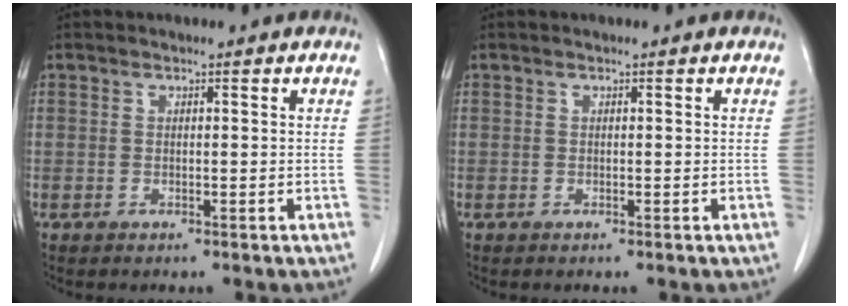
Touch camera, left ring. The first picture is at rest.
{"total": 0.0}